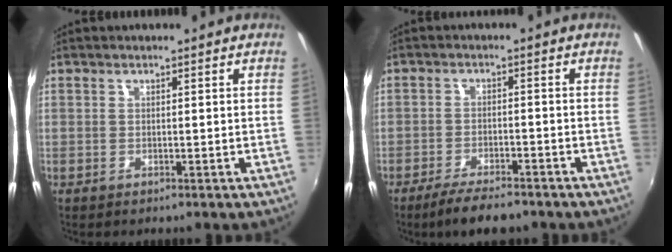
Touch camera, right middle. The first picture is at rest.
{"total": 7.0, "force": [-5.7, 1.6, 3.8], "torque": [-0.089, -0.011, -0.096]}